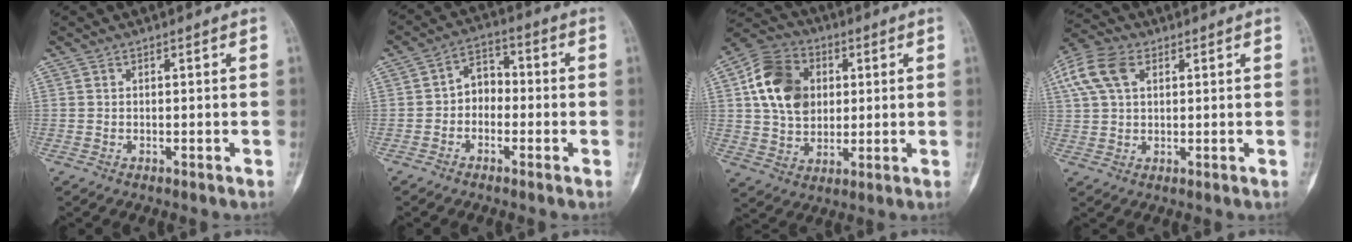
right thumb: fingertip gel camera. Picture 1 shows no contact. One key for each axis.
{"total": 5.8, "fx": -1.1, "fy": 4.5, "fz": 3.4, "tx": -0.031, "ty": 0.027, "tz": -0.036}
{"total": 14.7, "fx": 3.1, "fy": 11.2, "fz": 9.0, "tx": -0.139, "ty": 0.004, "tz": 0.051}
{"total": 9.9, "fx": 3.6, "fy": 6.3, "fz": 6.7, "tx": -0.143, "ty": 0.019, "tz": 0.068}